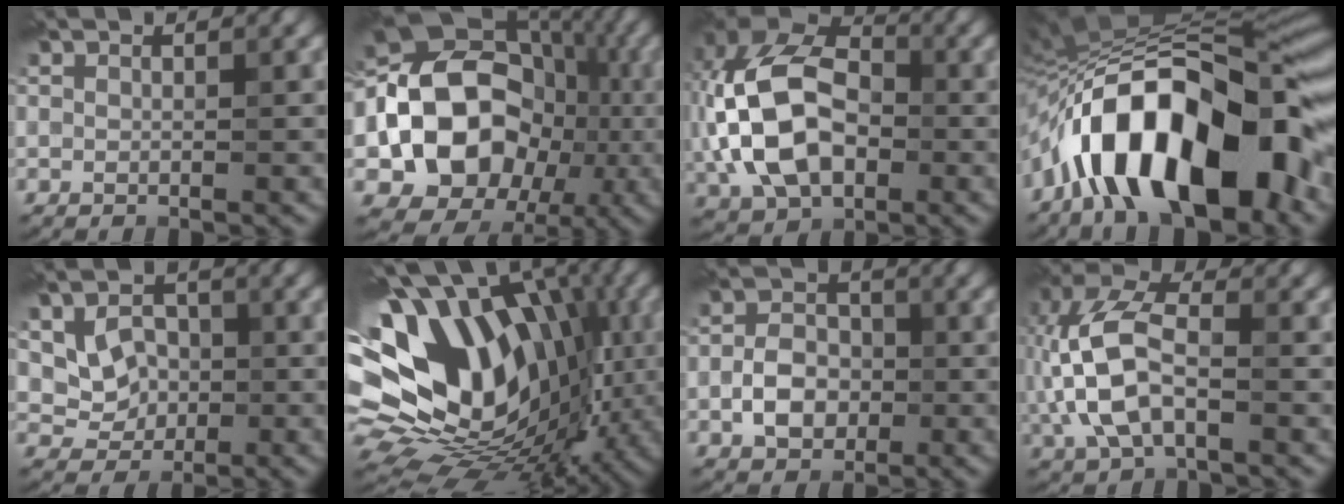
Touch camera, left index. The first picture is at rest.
{"total": 13.6, "force": [-2.2, 10.6, 8.2], "torque": [-0.133, 0.007, -0.050]}
{"total": 12.3, "force": [-0.7, 8.1, 9.2], "torque": [-0.208, 0.011, -0.023]}
{"total": 15.7, "force": [-6.6, 6.1, 12.9], "torque": [-0.179, 0.027, -0.109]}
{"total": 3.8, "force": [0.2, 2.9, 2.4], "torque": [-0.044, 0.002, 0.009]}
{"total": 17.6, "force": [2.7, 11.9, 12.6], "torque": [-0.235, 0.020, 0.053]}
{"total": 3.8, "force": [-1.2, 2.6, 2.5], "torque": [-0.041, 0.010, -0.023]}
{"total": 8.5, "force": [-0.3, 4.6, 7.1], "torque": [-0.168, 0.022, -0.015]}